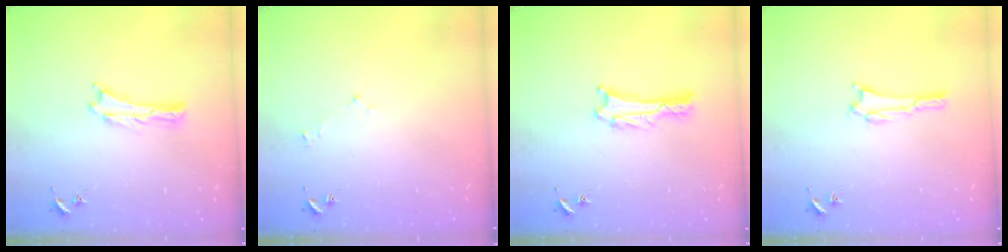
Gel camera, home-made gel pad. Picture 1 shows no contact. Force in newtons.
{"total": 1.6, "press": 1.5, "slide": 0.3}
{"total": 1.3, "press": 1.3, "slide": 0.0}
{"total": 1.6, "press": 1.6, "slide": 0.1}